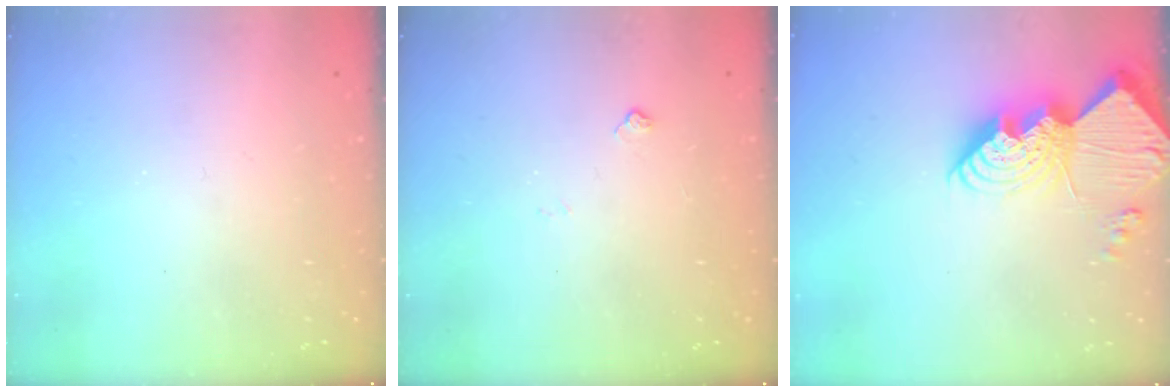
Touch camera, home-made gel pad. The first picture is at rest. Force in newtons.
{"total": 2.5, "press": 2.4, "slide": 0.4}
{"total": 21.2, "press": 21.1, "slide": 2.0}